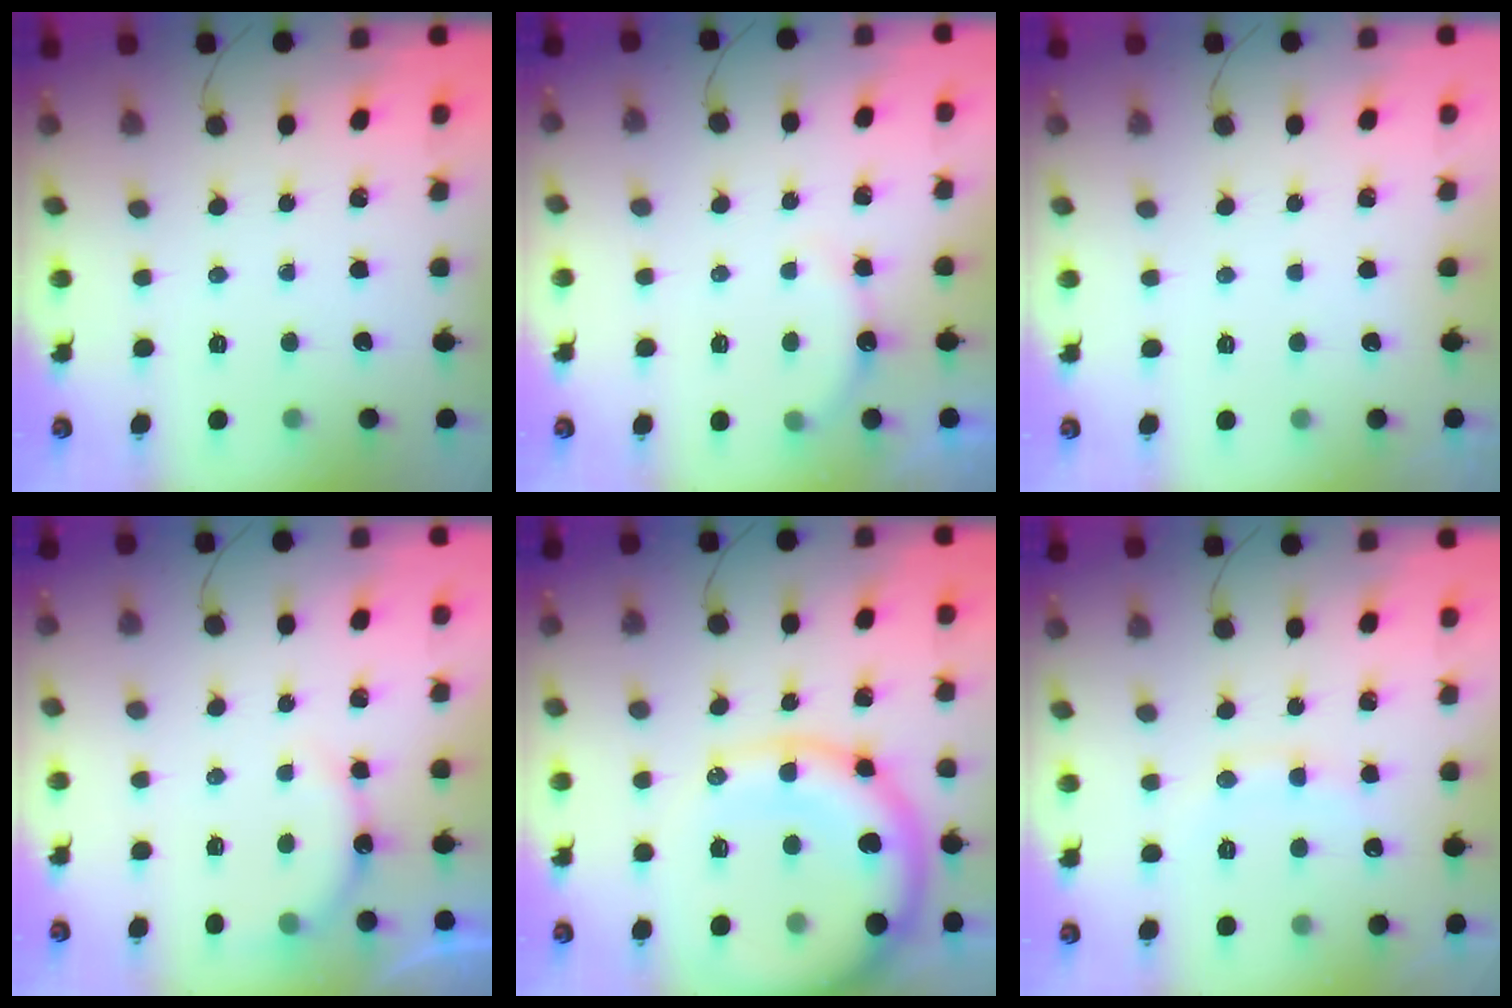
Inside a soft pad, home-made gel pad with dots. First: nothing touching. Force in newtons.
{"total": 4.3, "press": 4.1, "slide": 1.1}
{"total": 2.8, "press": 2.8, "slide": 0.1}
{"total": 6.2, "press": 6.2, "slide": 0.7}
{"total": 20.3, "press": 20.1, "slide": 3.0}
{"total": 9.8, "press": 9.7, "slide": 1.2}